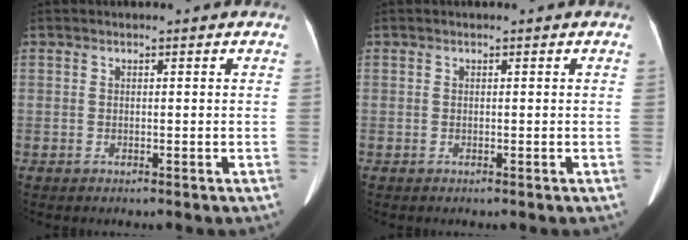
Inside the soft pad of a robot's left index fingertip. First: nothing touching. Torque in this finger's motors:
{"motor_torque": [-0.02, -0.04, 0.04, 0.01]}